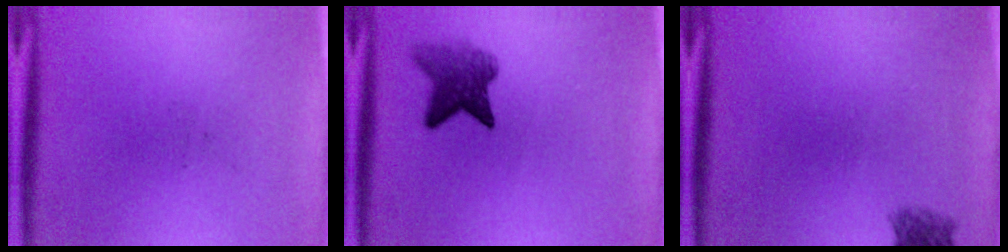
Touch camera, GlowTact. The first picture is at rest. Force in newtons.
{"total": 5.0}
{"total": 2.6}